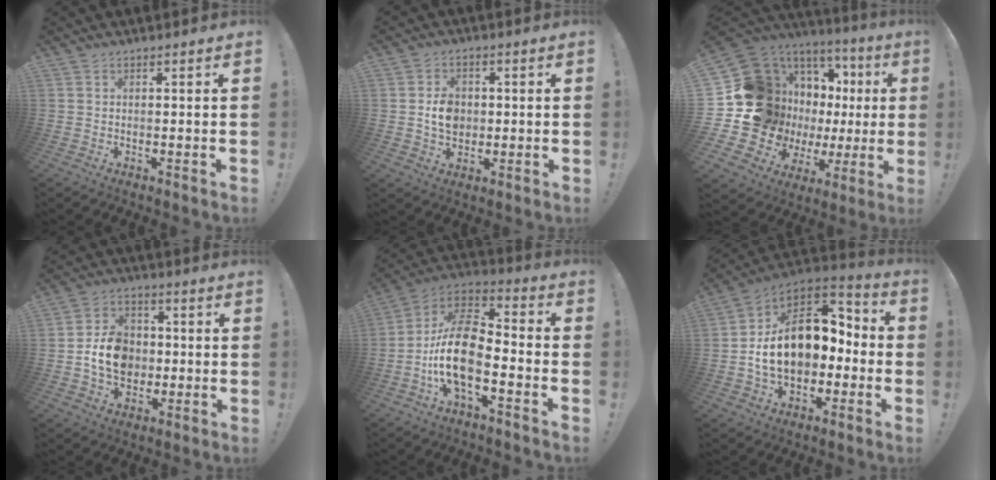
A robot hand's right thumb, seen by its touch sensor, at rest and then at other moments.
{"total": 6.9, "force": [-0.1, 5.5, 4.1], "torque": [-0.049, 0.006, 0.000]}
{"total": 19.9, "force": [2.9, 15.9, 11.6], "torque": [-0.190, -0.075, 0.122]}
{"total": 11.9, "force": [-1.6, 9.6, 6.8], "torque": [-0.110, 0.015, -0.022]}
{"total": 17.1, "force": [-5.3, 8.5, 13.9], "torque": [-0.277, 0.025, -0.087]}
{"total": 19.9, "force": [1.1, 13.6, 14.5], "torque": [-0.224, 0.004, 0.032]}